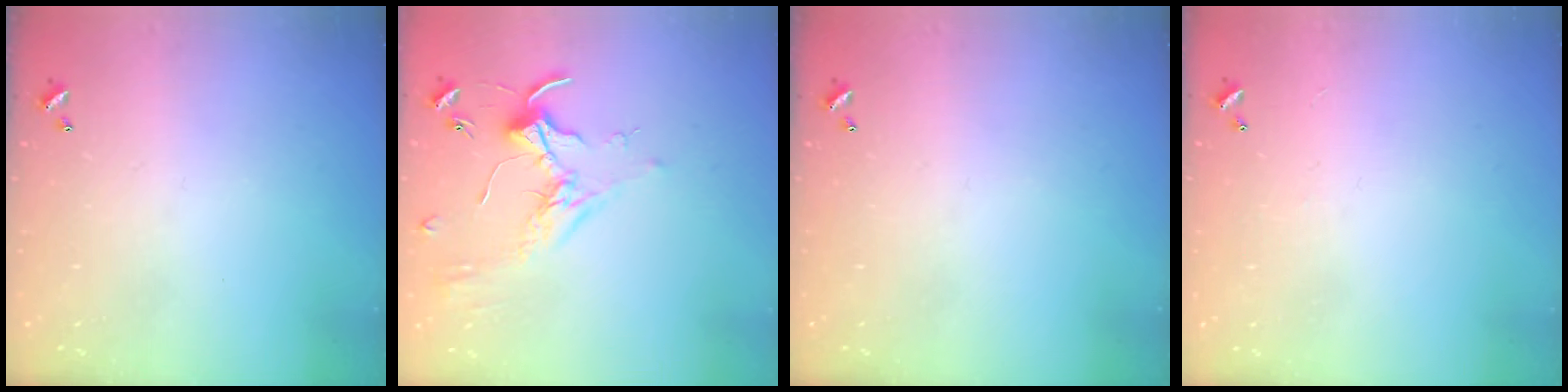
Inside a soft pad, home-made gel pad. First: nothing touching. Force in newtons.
{"total": 1.7, "press": 1.7, "slide": 0.4}
{"total": 0.0}
{"total": 0.6, "press": 0.2, "slide": 0.6}